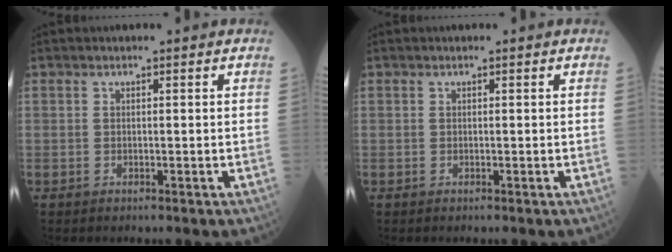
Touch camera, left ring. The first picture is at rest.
{"total": 0.0}